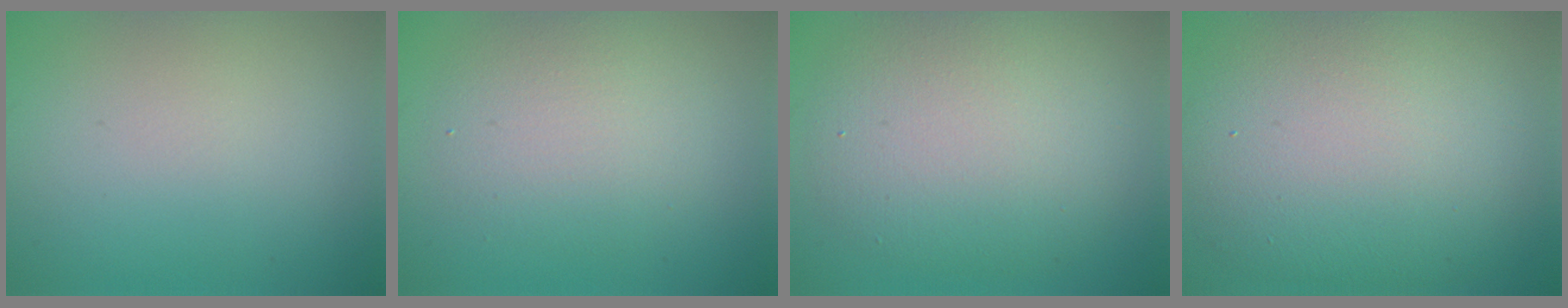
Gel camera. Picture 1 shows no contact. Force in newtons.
{"total": 4.1, "press": 4.1, "slide": 0.1}
{"total": 7.7, "press": 7.7, "slide": 0.7}
{"total": 13.0, "press": 13.0, "slide": 0.8}